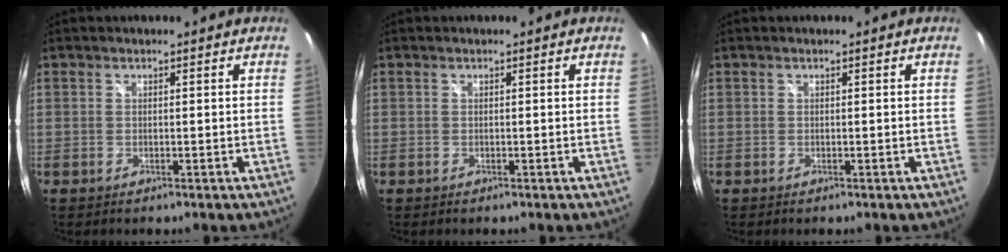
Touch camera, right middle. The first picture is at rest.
{"total": 0.0}
{"total": 0.0}